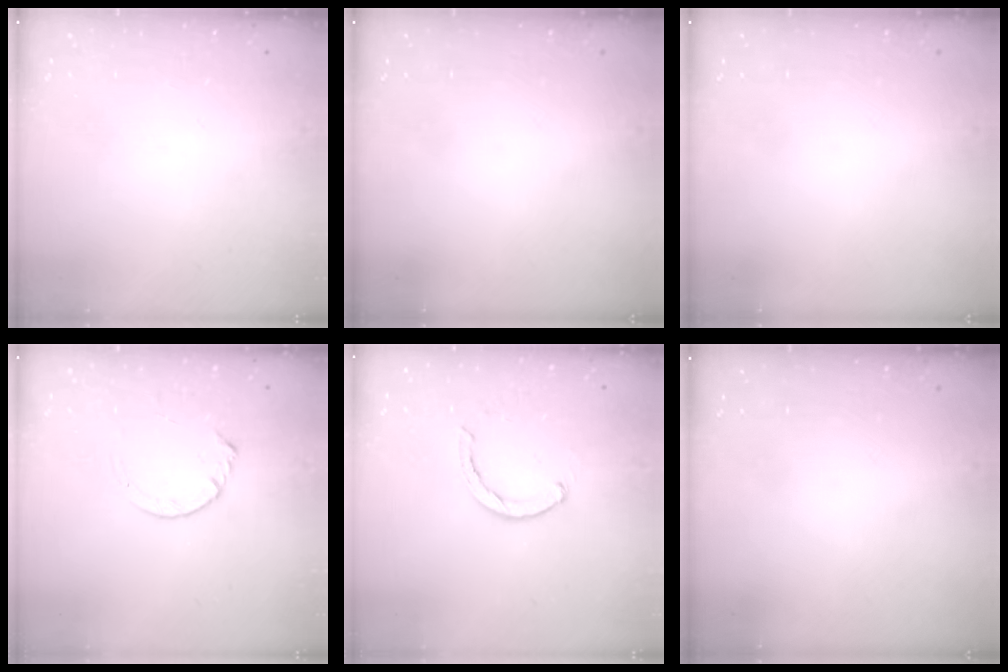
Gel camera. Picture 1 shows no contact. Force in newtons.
{"total": 0.0}
{"total": 0.0}
{"total": 3.7, "press": 3.7, "slide": 0.5}
{"total": 2.4, "press": 2.4, "slide": 0.1}
{"total": 0.0}